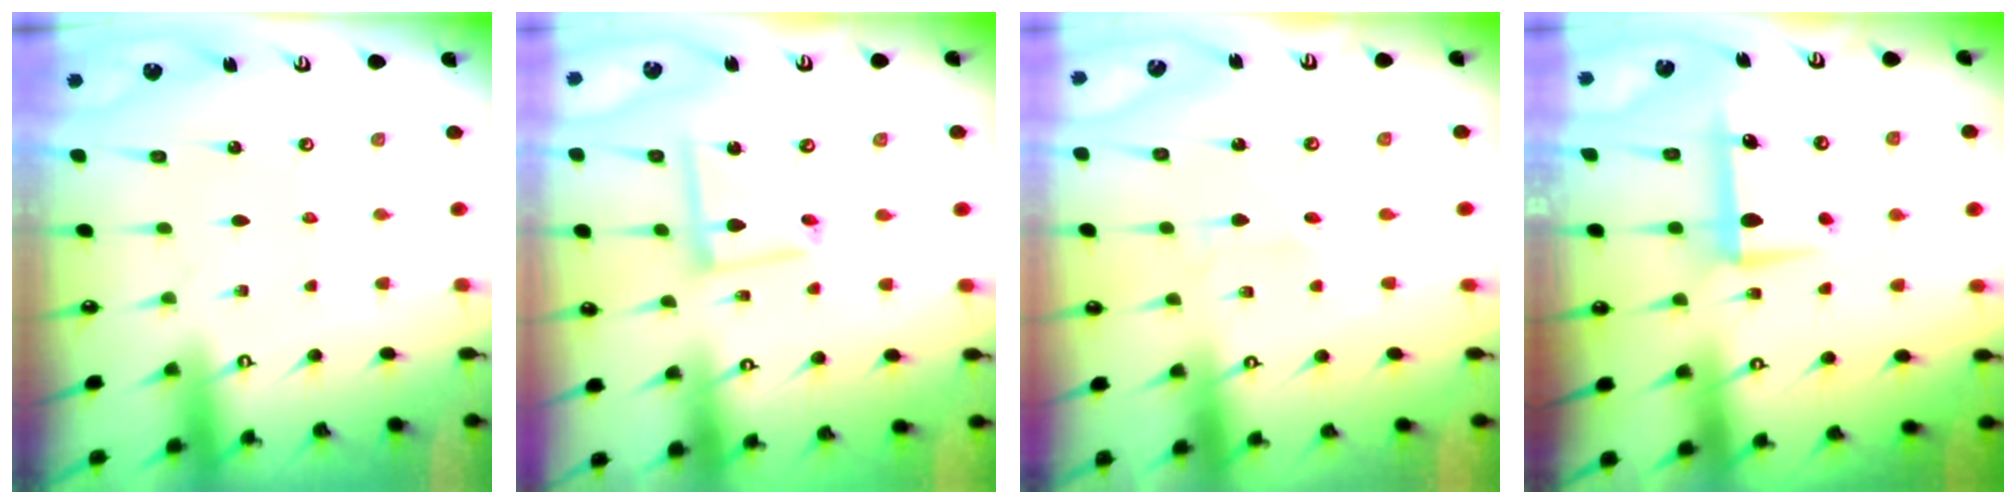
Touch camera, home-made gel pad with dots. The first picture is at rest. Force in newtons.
{"total": 10.5, "press": 10.5, "slide": 0.9}
{"total": 2.9, "press": 2.8, "slide": 0.4}
{"total": 8.4, "press": 8.4, "slide": 0.6}